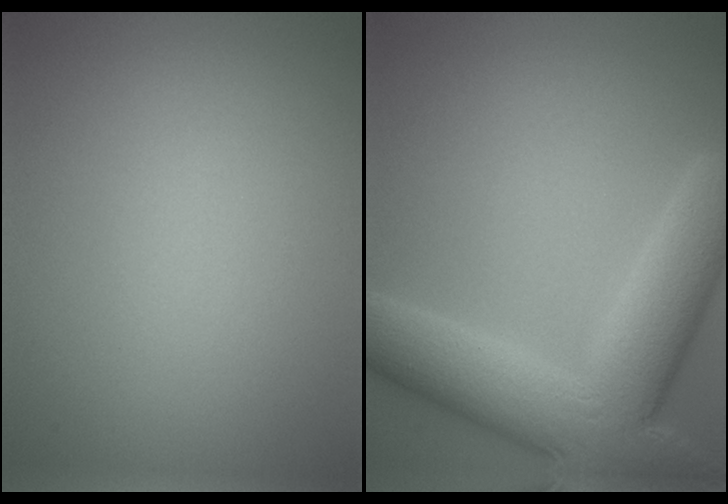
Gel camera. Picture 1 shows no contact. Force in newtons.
{"total": 10.6, "press": 10.6, "slide": 0.9}